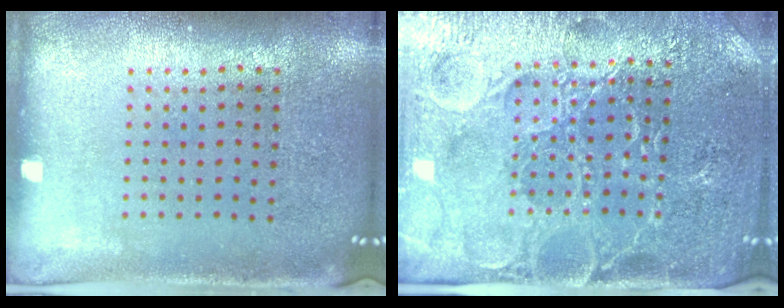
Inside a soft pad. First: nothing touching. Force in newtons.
{"total": 4.8, "press": 4.5, "slide": 1.6}